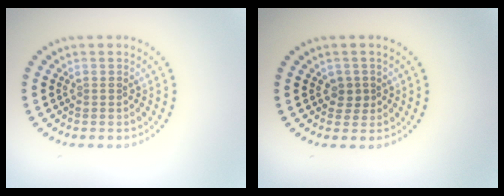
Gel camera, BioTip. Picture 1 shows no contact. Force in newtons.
{"total": 1.3, "press": 1.1, "slide": 0.7}